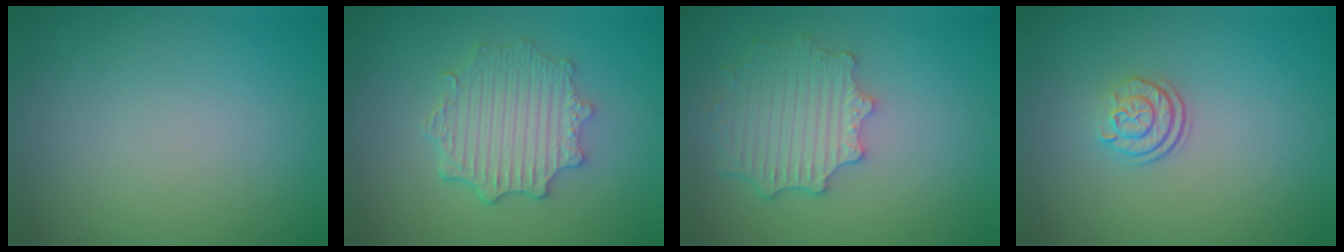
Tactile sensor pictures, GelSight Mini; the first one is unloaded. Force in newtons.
{"total": 4.6, "press": 3.8, "slide": 2.6}
{"total": 4.4, "press": 3.6, "slide": 2.5}
{"total": 2.4, "press": 1.8, "slide": 1.5}